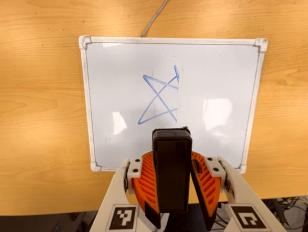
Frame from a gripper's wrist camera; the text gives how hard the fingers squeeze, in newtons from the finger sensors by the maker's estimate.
{"total": 8.8, "left": 8.1, "right": 9.4}